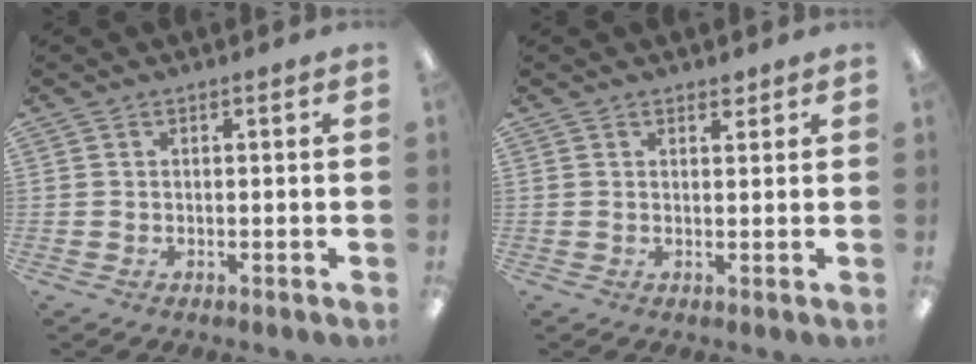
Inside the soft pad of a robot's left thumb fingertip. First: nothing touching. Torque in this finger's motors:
{"motor_torque": [0.23, 0.08, -0.17, -0.06, -0.03]}